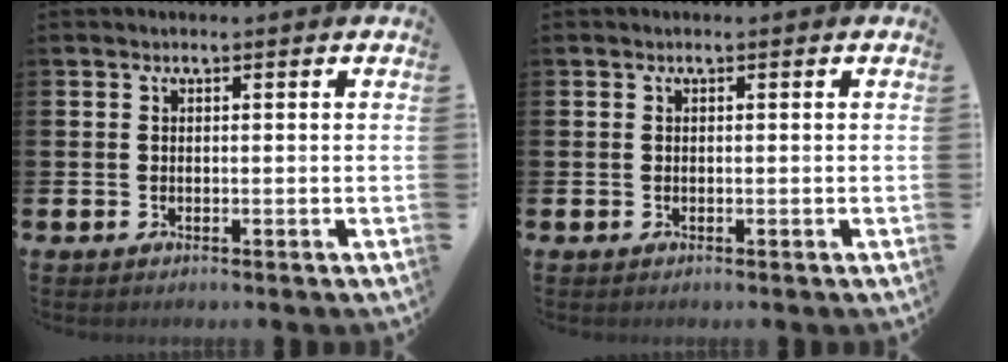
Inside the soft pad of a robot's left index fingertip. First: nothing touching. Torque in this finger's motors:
{"motor_torque": [-0.02, 0.01, -0.03, 0.01]}